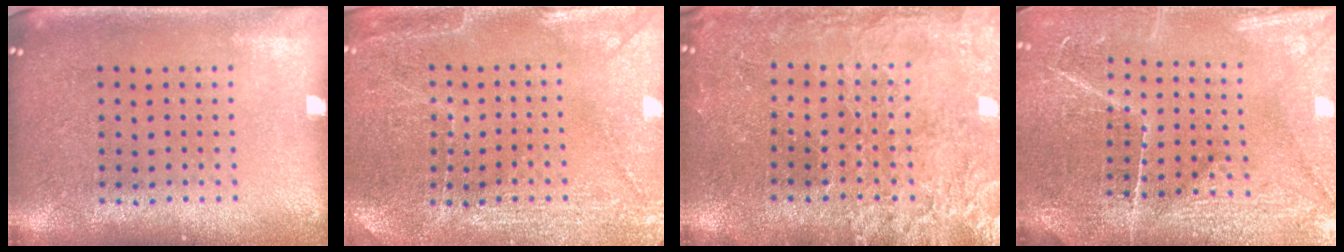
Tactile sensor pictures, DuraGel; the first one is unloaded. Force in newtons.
{"total": 2.9, "press": 2.9, "slide": 0.2}
{"total": 3.3, "press": 3.2, "slide": 1.0}
{"total": 3.8, "press": 3.7, "slide": 1.2}